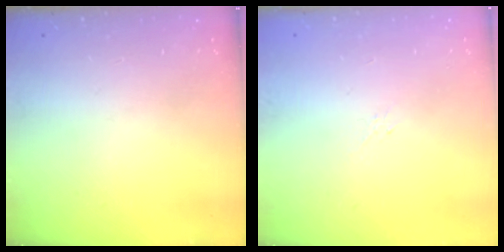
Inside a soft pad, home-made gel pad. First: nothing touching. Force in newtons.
{"total": 2.1, "press": 2.0, "slide": 0.6}